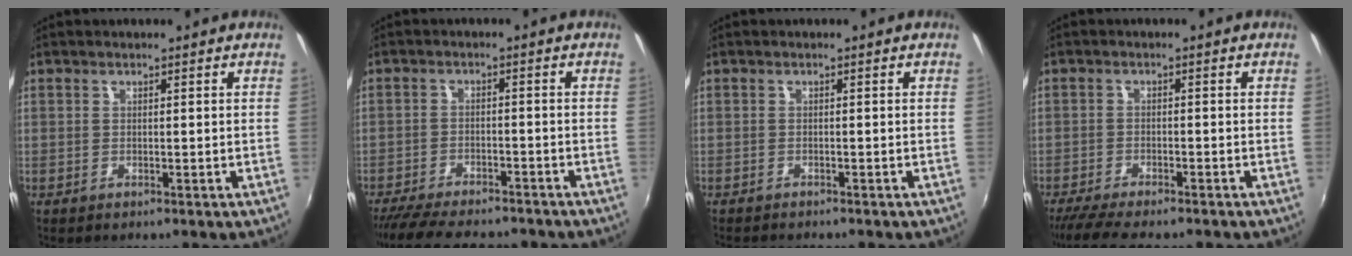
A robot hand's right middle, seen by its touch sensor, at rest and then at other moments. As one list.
[{"total": 14.1, "force": [-12.0, 3.8, 6.2], "torque": [-0.135, -0.025, -0.186]}, {"total": 2.4, "force": [-2.2, 0.4, 0.7], "torque": [-0.022, -0.012, -0.037]}, {"total": 8.5, "force": [-7.2, 1.4, 4.3], "torque": [-0.103, -0.027, -0.122]}]